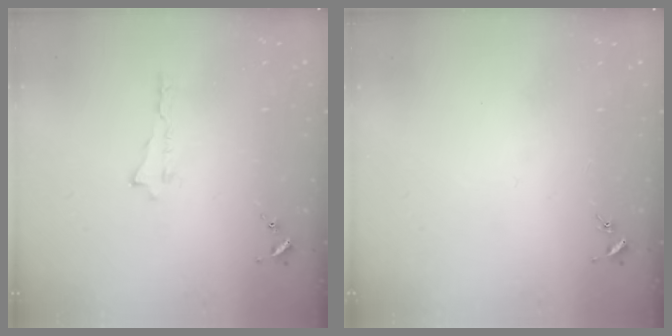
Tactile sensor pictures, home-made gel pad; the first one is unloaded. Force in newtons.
{"total": 0.0}